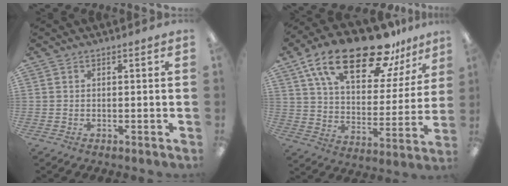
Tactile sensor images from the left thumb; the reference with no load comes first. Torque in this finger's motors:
{"motor_torque": [0.88, 0.54, 1.61, -1.16, 0.18]}